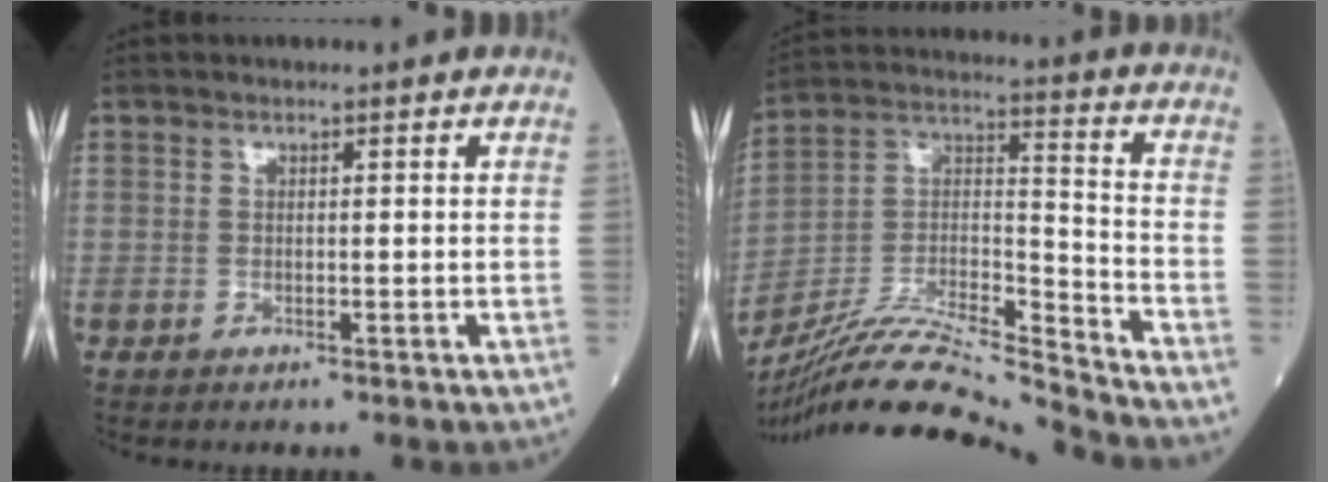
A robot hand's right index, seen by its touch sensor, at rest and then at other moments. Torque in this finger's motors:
{"motor_torque": [-0.66, -0.65, 0.18, 0.04]}